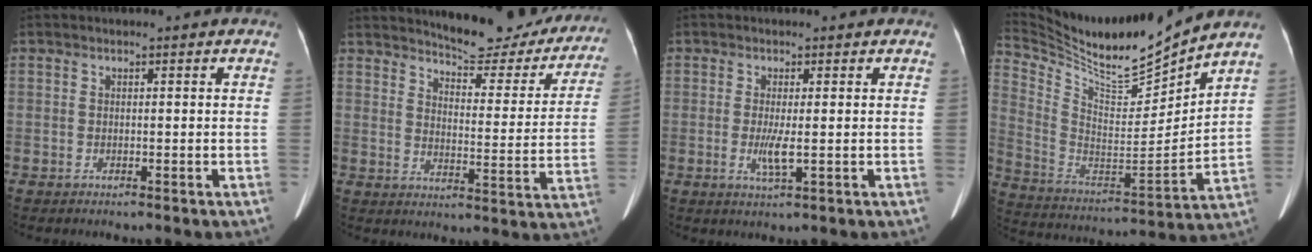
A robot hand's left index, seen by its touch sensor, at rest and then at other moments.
{"total": 19.1, "force": [17.8, 4.2, 5.9], "torque": [-0.059, -0.054, 0.207]}
{"total": 2.9, "force": [-0.2, 0.3, 2.9], "torque": [-0.060, -0.006, 0.000]}
{"total": 19.0, "force": [17.6, 0.3, 7.2], "torque": [-0.154, -0.036, 0.311]}